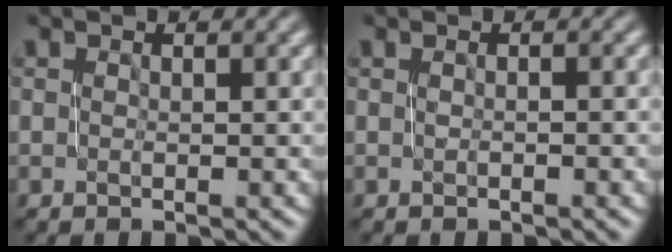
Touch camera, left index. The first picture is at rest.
{"total": 0.0}